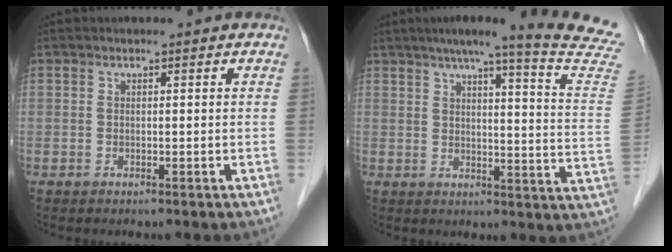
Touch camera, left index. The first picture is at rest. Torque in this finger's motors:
{"motor_torque": [0.13, -0.81, 0.07, 0.00]}